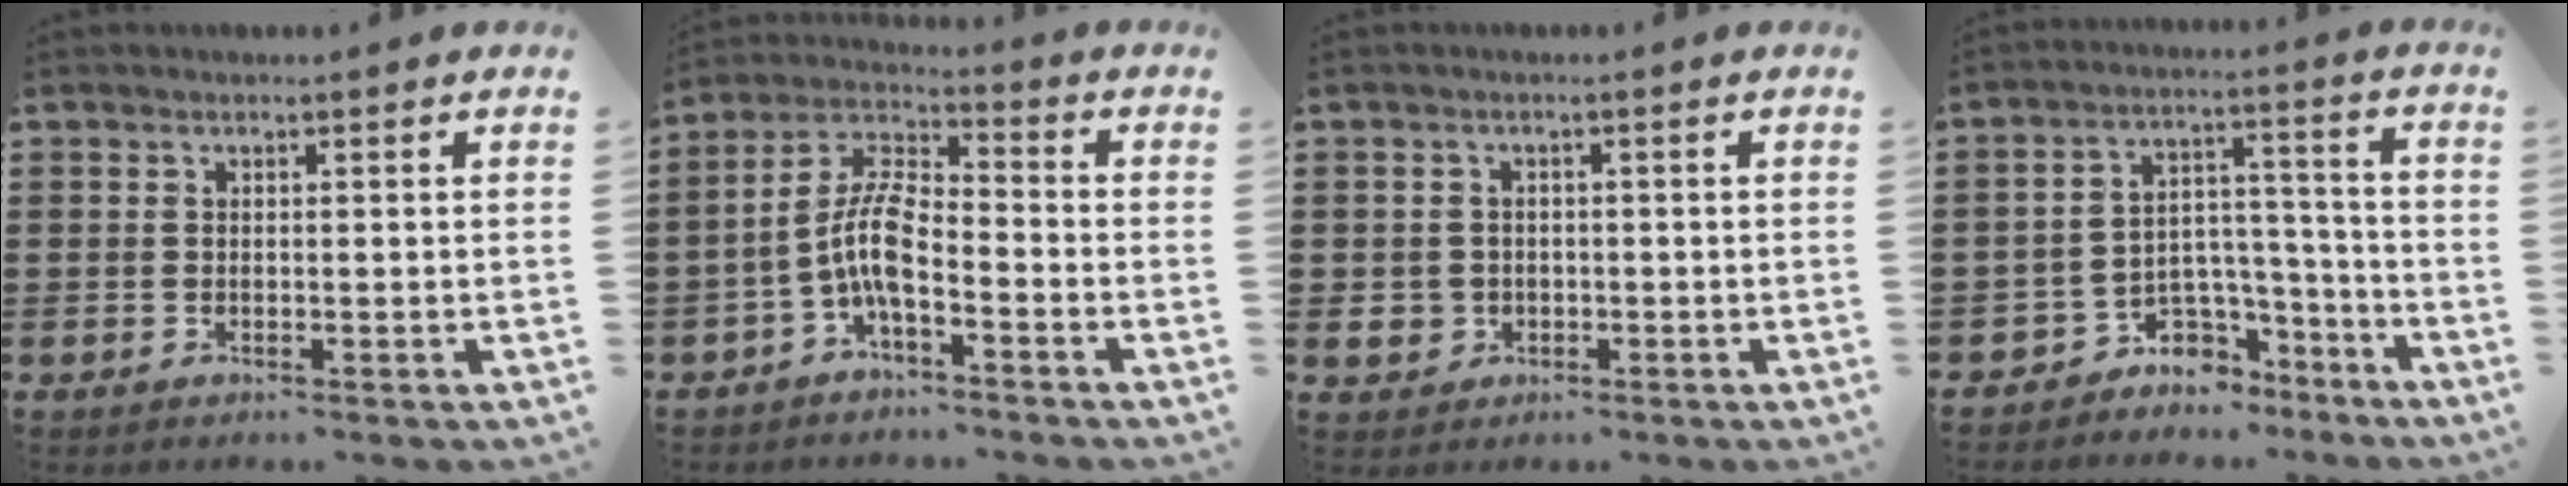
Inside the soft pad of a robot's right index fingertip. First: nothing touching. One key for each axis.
{"total": 8.3, "fx": -3.1, "fy": 2.7, "fz": 7.2, "tx": -0.173, "ty": -0.008, "tz": -0.067}
{"total": 2.0, "fx": -0.4, "fy": 2.0, "fz": 0.4, "tx": -0.015, "ty": 0.005, "tz": -0.010}
{"total": 4.7, "fx": -3.3, "fy": 3.4, "fz": 0.3, "tx": -0.019, "ty": 0.007, "tz": -0.064}